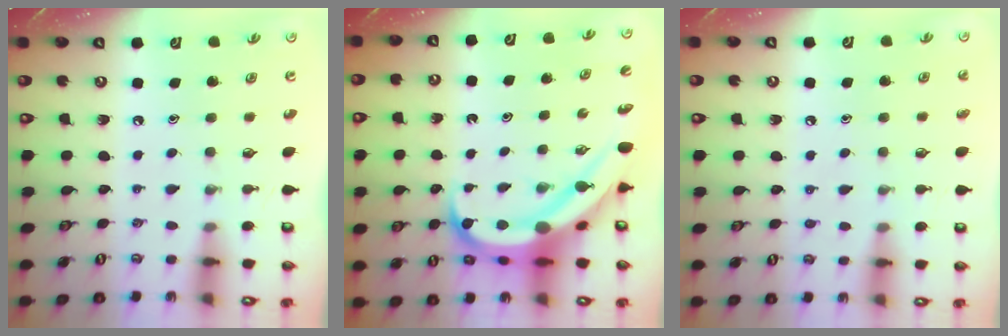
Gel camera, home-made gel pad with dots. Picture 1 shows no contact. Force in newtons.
{"total": 12.7, "press": 12.6, "slide": 1.9}
{"total": 3.1, "press": 3.1, "slide": 0.3}